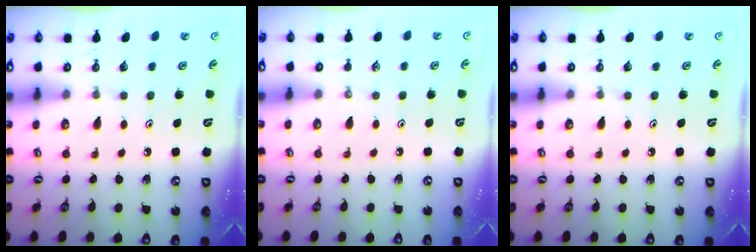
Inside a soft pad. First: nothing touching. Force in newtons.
{"total": 0.0}
{"total": 0.0}